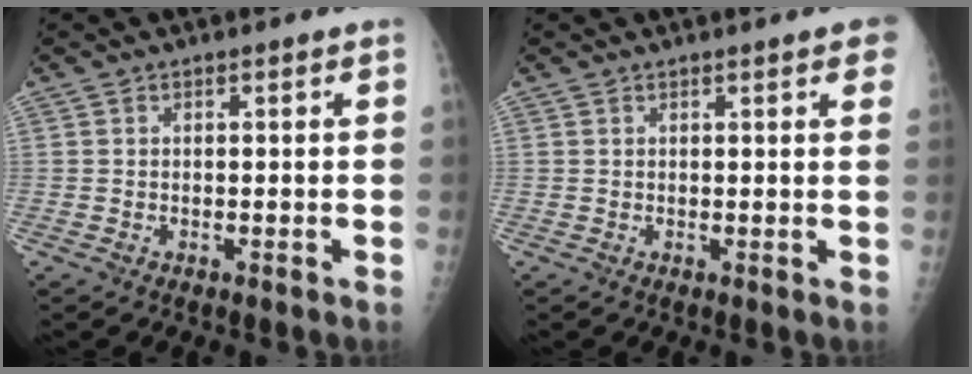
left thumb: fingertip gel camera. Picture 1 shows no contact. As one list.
[{"total": 4.6, "force": [2.7, 0.9, 3.6], "torque": [-0.030, 0.003, 0.026]}]